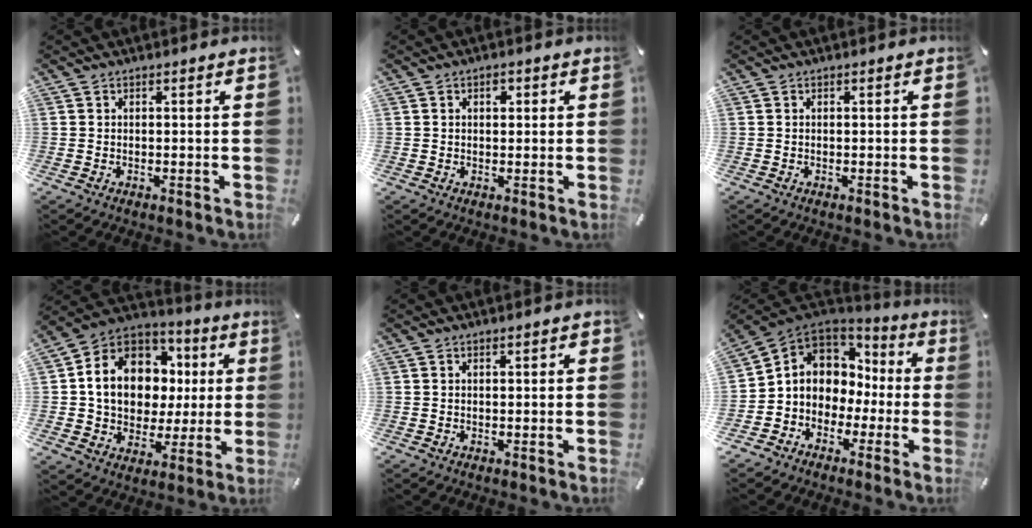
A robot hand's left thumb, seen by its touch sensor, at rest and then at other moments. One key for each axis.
{"total": 2.0, "fx": 0.5, "fy": 1.6, "fz": 1.1, "tx": 0.001, "ty": -0.002, "tz": 0.002}
{"total": 0.0}
{"total": 14.5, "fx": 2.0, "fy": 12.2, "fz": 7.6, "tx": -0.157, "ty": -0.010, "tz": 0.045}
{"total": 0.9, "fx": 0.1, "fy": 0.5, "fz": 0.7, "tx": -0.014, "ty": 0.004, "tz": 0.000}
{"total": 7.9, "fx": -0.1, "fy": 7.7, "fz": 1.7, "tx": -0.060, "ty": -0.006, "tz": 0.007}